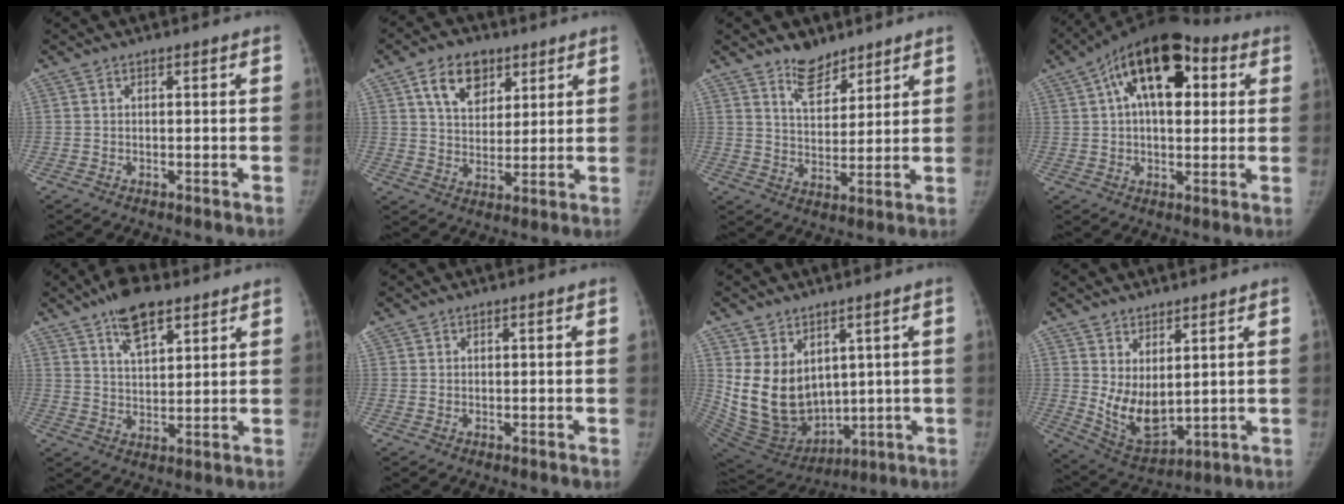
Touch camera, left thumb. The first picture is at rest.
{"total": 9.8, "force": [5.0, 6.5, 5.3], "torque": [-0.057, -0.023, 0.086]}
{"total": 7.1, "force": [5.5, 3.6, 2.8], "torque": [-0.017, -0.043, 0.096]}
{"total": 18.0, "force": [5.6, 9.7, 14.0], "torque": [-0.195, 0.018, 0.078]}
{"total": 9.7, "force": [6.1, 4.1, 6.2], "torque": [-0.083, -0.027, 0.105]}
{"total": 0.7, "force": [0.4, 0.5, -0.1], "torque": [0.006, 0.009, 0.009]}
{"total": 15.4, "force": [3.4, 11.4, 9.7], "torque": [-0.152, -0.028, 0.107]}
{"total": 9.4, "force": [2.6, 5.5, 7.1], "torque": [-0.102, -0.036, 0.070]}